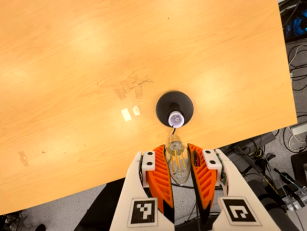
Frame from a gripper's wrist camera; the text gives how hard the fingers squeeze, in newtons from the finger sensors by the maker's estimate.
{"total": 21.7, "left": 25.3, "right": 18.1}